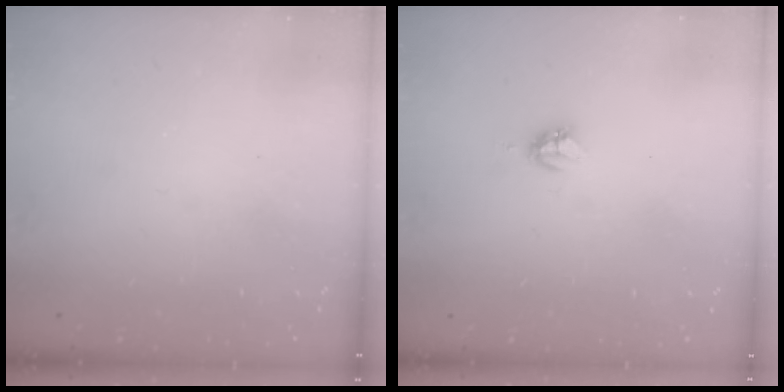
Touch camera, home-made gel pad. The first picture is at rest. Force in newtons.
{"total": 3.9, "press": 3.9, "slide": 0.5}